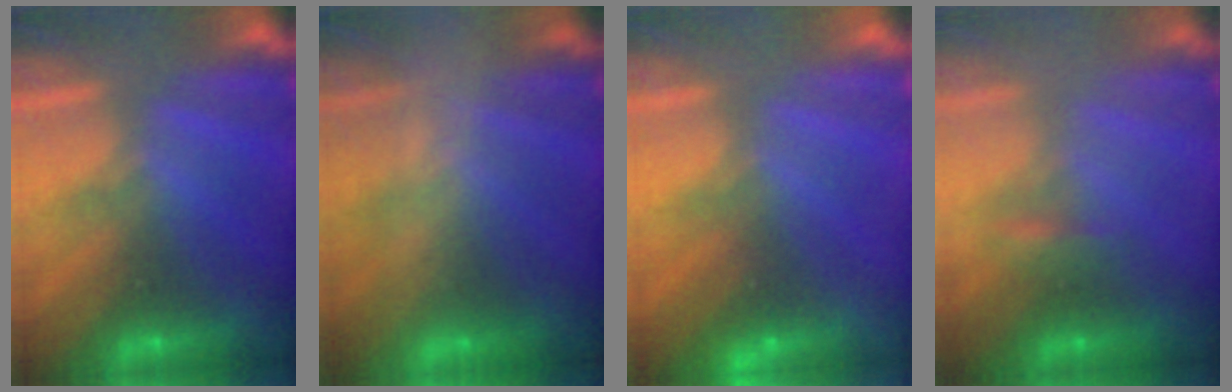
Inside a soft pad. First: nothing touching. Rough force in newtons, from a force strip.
{"total": 2.8}
{"total": 2.4}
{"total": 2.2}